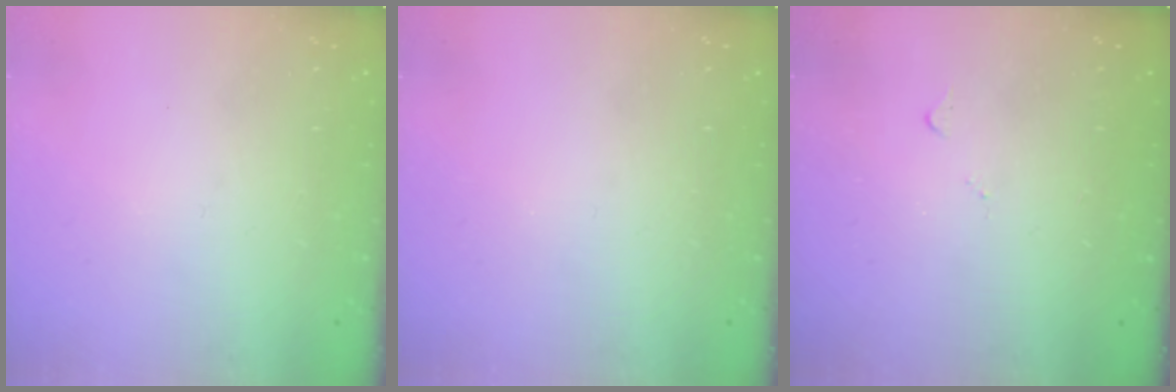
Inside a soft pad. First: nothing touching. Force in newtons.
{"total": 0.0}
{"total": 4.7, "press": 4.6, "slide": 0.7}